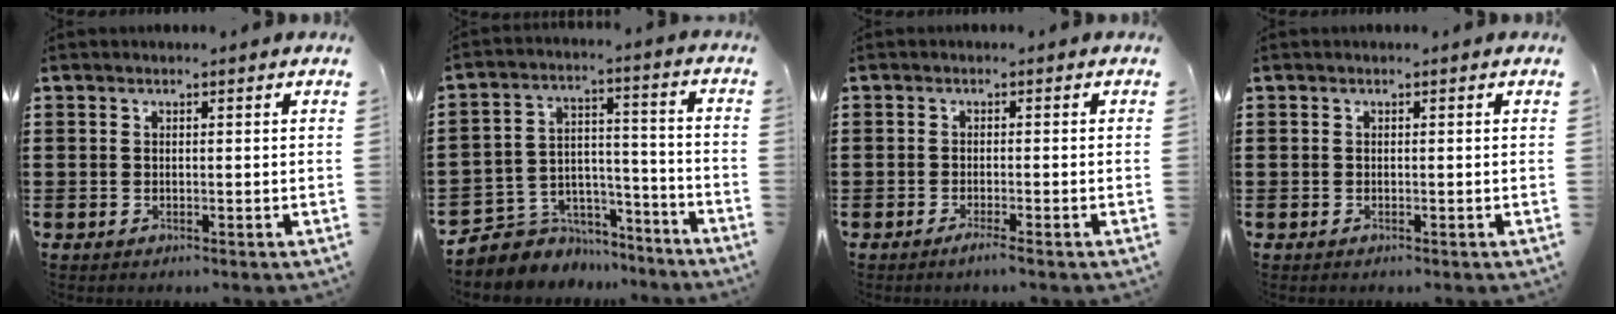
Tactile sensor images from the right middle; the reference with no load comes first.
{"total": 5.2, "force": [-4.2, 3.1, -0.3], "torque": [-0.012, 0.008, -0.084]}
{"total": 1.4, "force": [-1.1, -0.2, 0.9], "torque": [-0.015, -0.006, -0.018]}
{"total": 0.0}